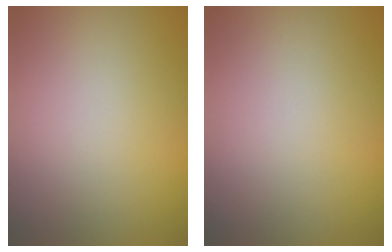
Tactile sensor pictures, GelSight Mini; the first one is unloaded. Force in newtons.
{"total": 0.0}